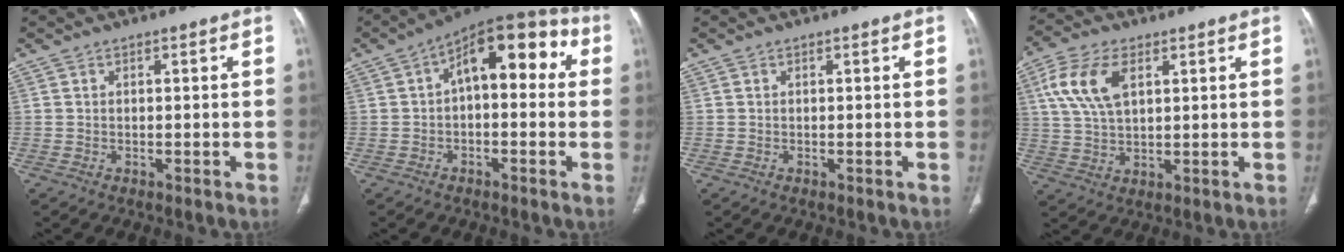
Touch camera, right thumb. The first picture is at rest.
{"total": 14.5, "force": [2.3, 7.6, 12.1], "torque": [-0.128, 0.046, 0.024]}
{"total": 0.0}
{"total": 10.4, "force": [3.8, 5.6, 7.9], "torque": [-0.167, 0.001, 0.075]}